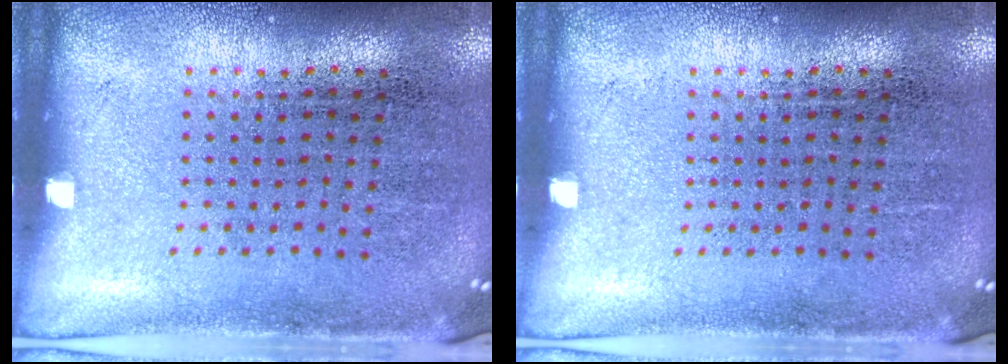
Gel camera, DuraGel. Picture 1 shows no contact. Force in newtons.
{"total": 0.0}